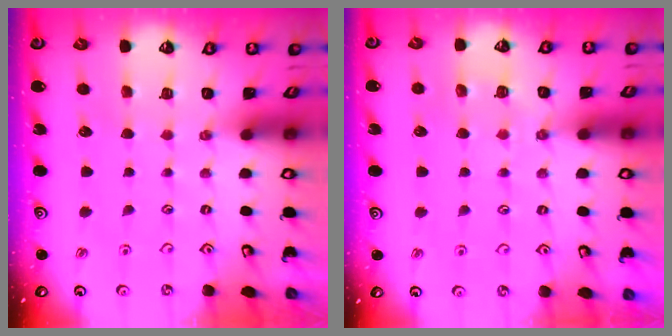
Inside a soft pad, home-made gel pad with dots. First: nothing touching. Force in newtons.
{"total": 4.0, "press": 3.9, "slide": 0.6}